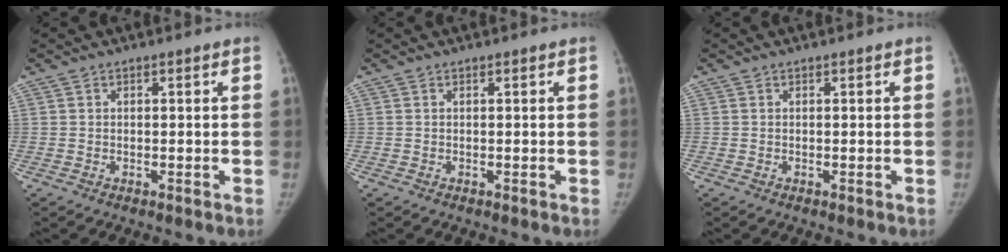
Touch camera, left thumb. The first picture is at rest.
{"total": 0.0}
{"total": 0.0}